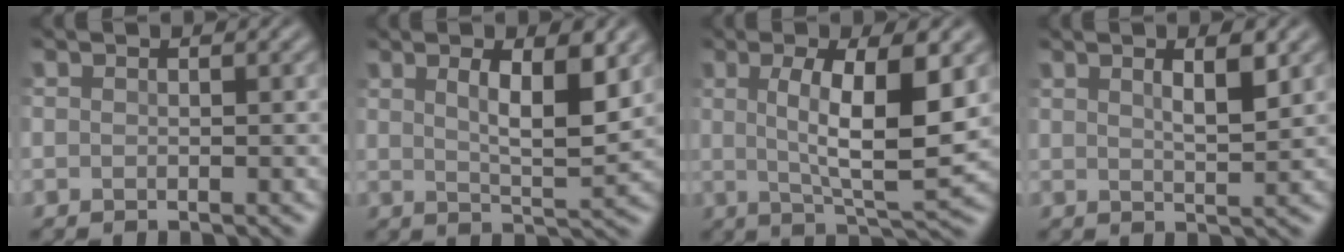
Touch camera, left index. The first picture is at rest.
{"total": 5.0, "force": [1.8, 1.3, 4.5], "torque": [-0.077, -0.009, 0.031]}
{"total": 8.1, "force": [1.1, 2.2, 7.7], "torque": [-0.126, -0.008, 0.021]}
{"total": 3.0, "force": [1.4, 0.7, 2.5], "torque": [-0.039, -0.002, 0.023]}